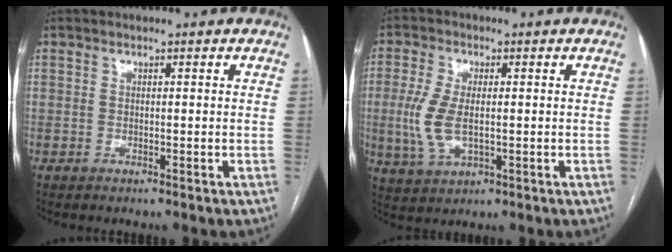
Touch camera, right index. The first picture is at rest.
{"total": 7.2, "force": [-0.5, 3.2, 6.4], "torque": [-0.157, -0.003, -0.006]}